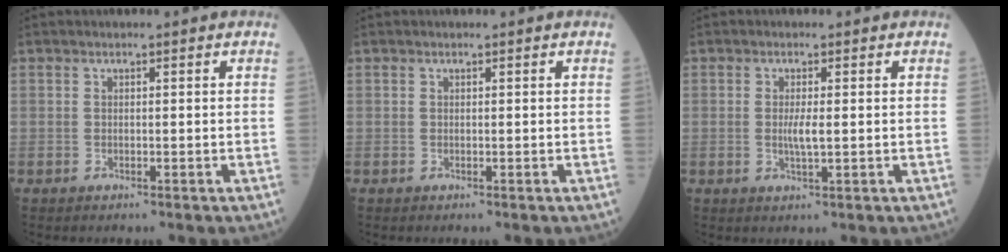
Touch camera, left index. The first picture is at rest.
{"total": 0.0}
{"total": 2.4, "force": [0.0, 0.3, 2.4], "torque": [-0.051, -0.003, 0.001]}